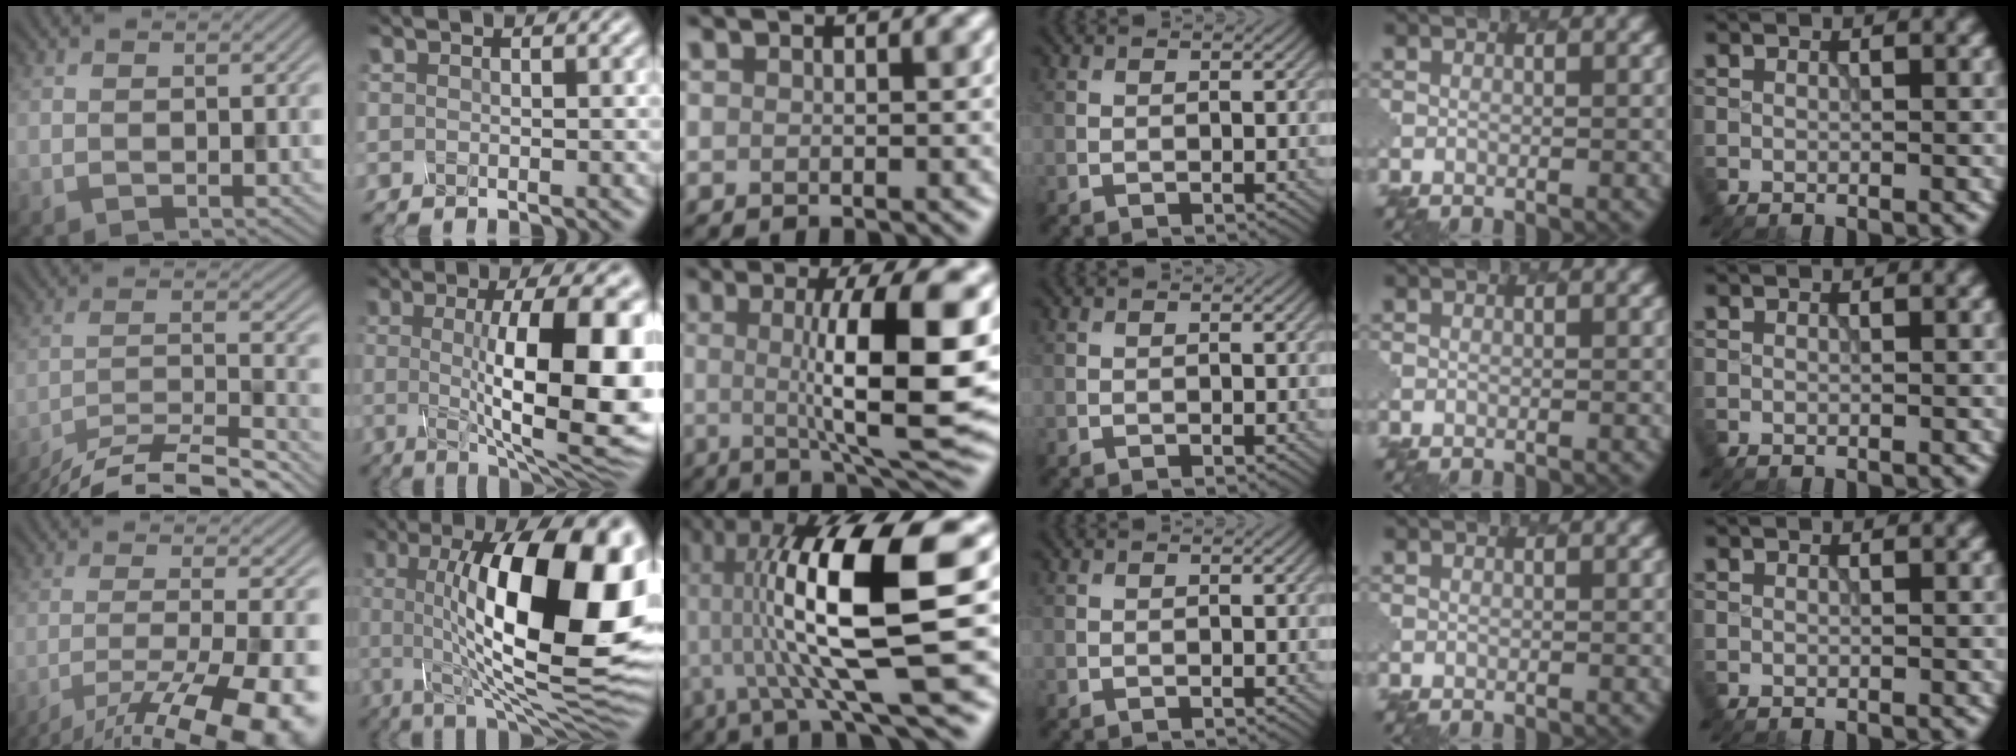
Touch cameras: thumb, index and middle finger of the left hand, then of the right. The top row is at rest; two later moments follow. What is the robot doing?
{"motion": "pour", "object": "mug"}